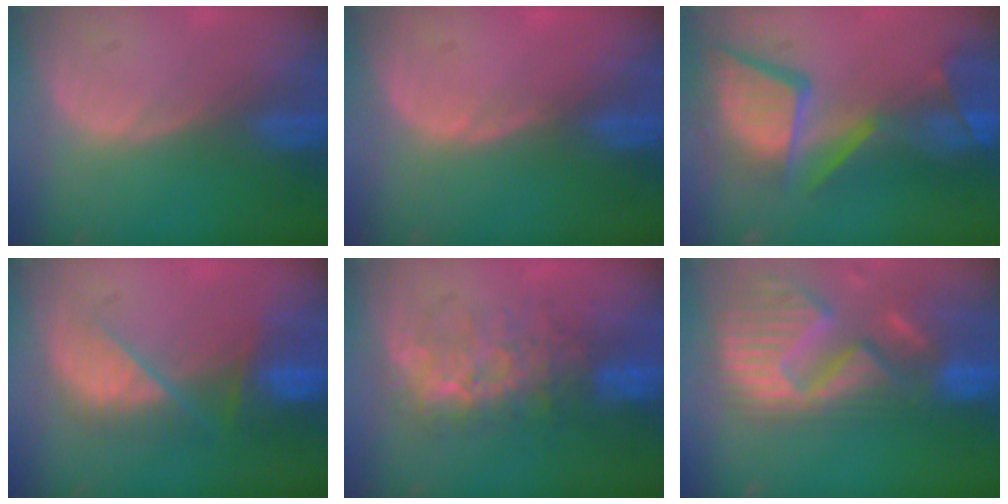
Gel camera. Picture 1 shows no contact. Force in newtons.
{"total": 0.7, "press": 0.7, "slide": 0.2}
{"total": 13.9, "press": 11.3, "slide": 8.2}
{"total": 8.7, "press": 7.6, "slide": 4.3}
{"total": 8.1, "press": 7.9, "slide": 1.8}
{"total": 14.4, "press": 12.0, "slide": 7.9}